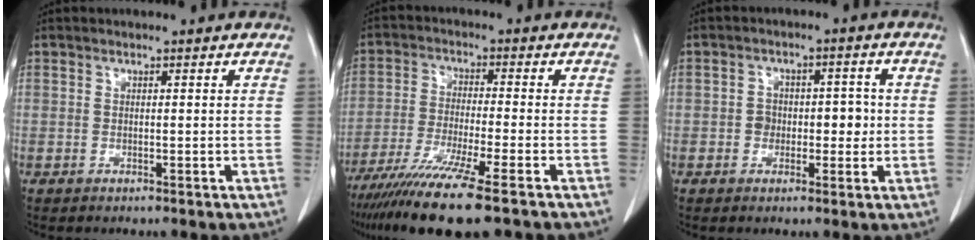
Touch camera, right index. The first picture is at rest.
{"total": 12.8, "force": [-9.3, -0.4, 8.8], "torque": [-0.162, -0.038, -0.156]}
{"total": 4.8, "force": [-0.5, 3.3, 3.4], "torque": [-0.040, 0.022, -0.004]}